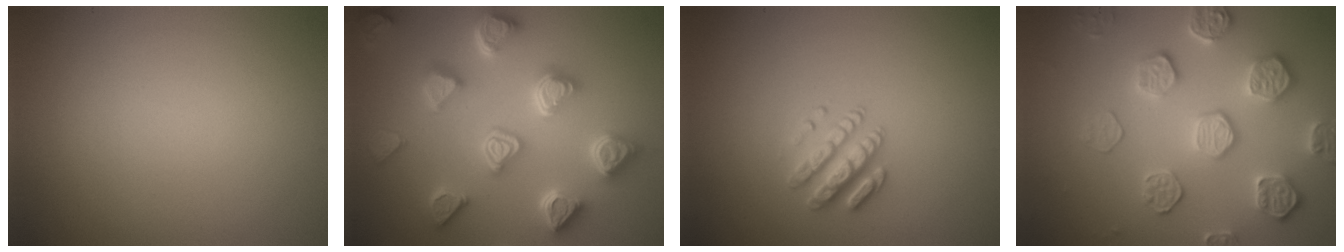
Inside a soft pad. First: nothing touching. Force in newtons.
{"total": 6.6, "press": 6.0, "slide": 2.7}
{"total": 2.6, "press": 2.5, "slide": 0.7}
{"total": 4.8, "press": 4.6, "slide": 1.2}